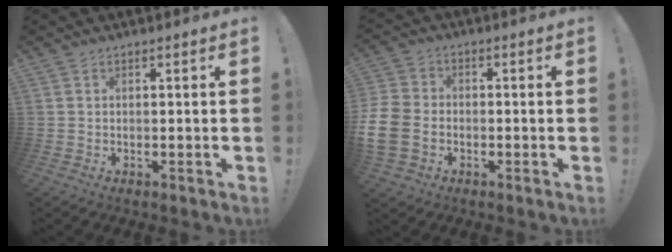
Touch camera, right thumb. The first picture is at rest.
{"total": 9.7, "force": [-3.6, 7.2, 5.4], "torque": [-0.113, 0.020, -0.061]}